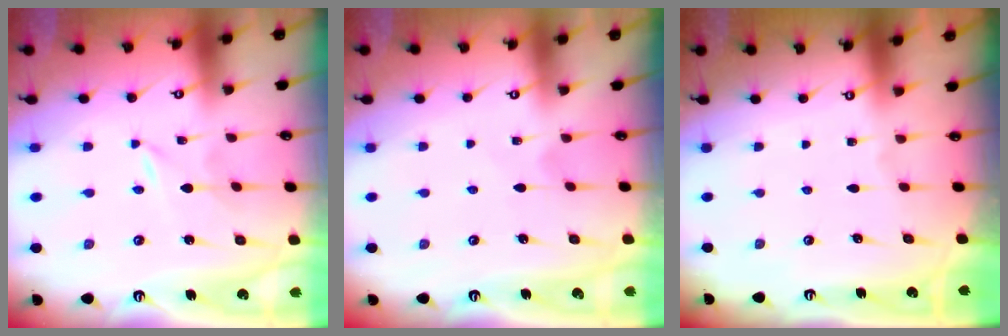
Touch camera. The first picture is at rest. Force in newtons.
{"total": 2.6, "press": 2.6, "slide": 0.4}
{"total": 0.0}